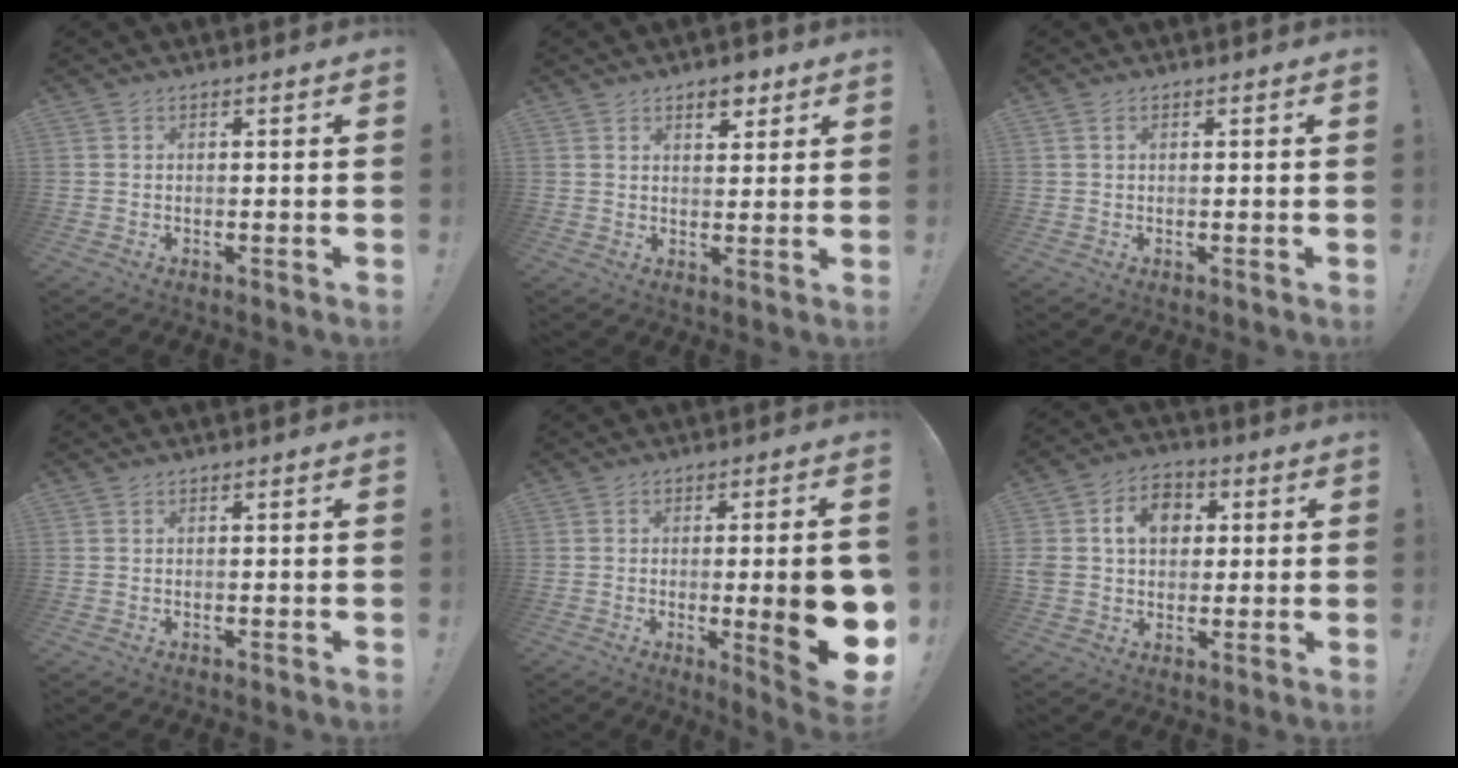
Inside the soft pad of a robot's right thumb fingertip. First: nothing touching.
{"total": 5.4, "force": [3.6, 2.9, 2.9], "torque": [-0.021, -0.017, 0.057]}
{"total": 1.2, "force": [0.5, 0.9, 0.7], "torque": [-0.014, 0.004, 0.010]}
{"total": 0.0}
{"total": 14.6, "force": [-2.4, 2.3, 14.2], "torque": [-0.181, -0.005, -0.025]}
{"total": 11.7, "force": [2.9, 9.4, 6.2], "torque": [-0.094, 0.004, 0.060]}